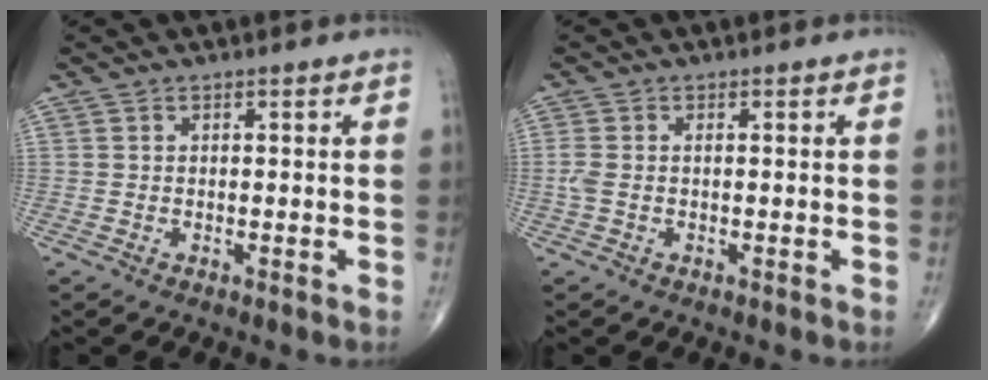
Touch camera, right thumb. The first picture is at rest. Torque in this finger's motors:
{"motor_torque": [0.04, -0.06, 0.36, 0.06, 0.08]}